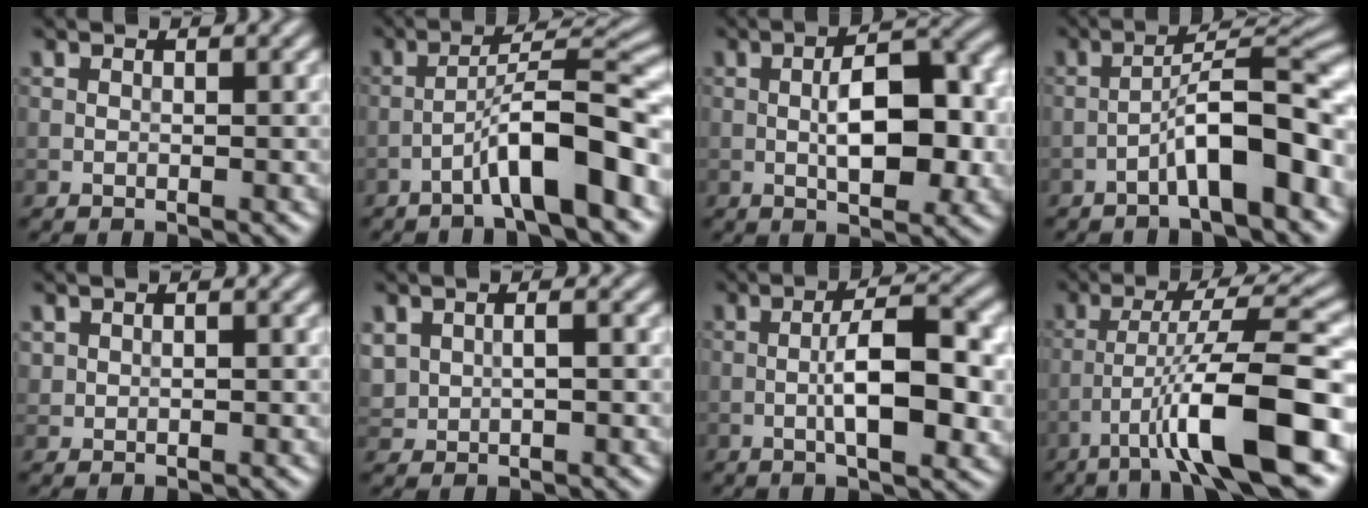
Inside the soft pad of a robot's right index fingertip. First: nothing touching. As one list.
[{"total": 7.5, "force": [-3.7, 0.9, 6.4], "torque": [-0.103, 0.031, -0.061]}, {"total": 7.6, "force": [-0.7, 3.1, 6.8], "torque": [-0.104, 0.006, -0.013]}, {"total": 7.1, "force": [-3.4, 1.2, 6.1], "torque": [-0.099, 0.030, -0.056]}, {"total": 0.8, "force": [0.2, 0.6, 0.4], "torque": [-0.007, -0.003, 0.007]}, {"total": 2.3, "force": [0.3, 1.6, 1.6], "torque": [-0.037, 0.001, 0.011]}, {"total": 7.3, "force": [-1.1, 2.2, 6.8], "torque": [-0.113, 0.007, -0.020]}, {"total": 10.0, "force": [-4.7, 1.3, 8.7], "torque": [-0.143, 0.018, -0.075]}]